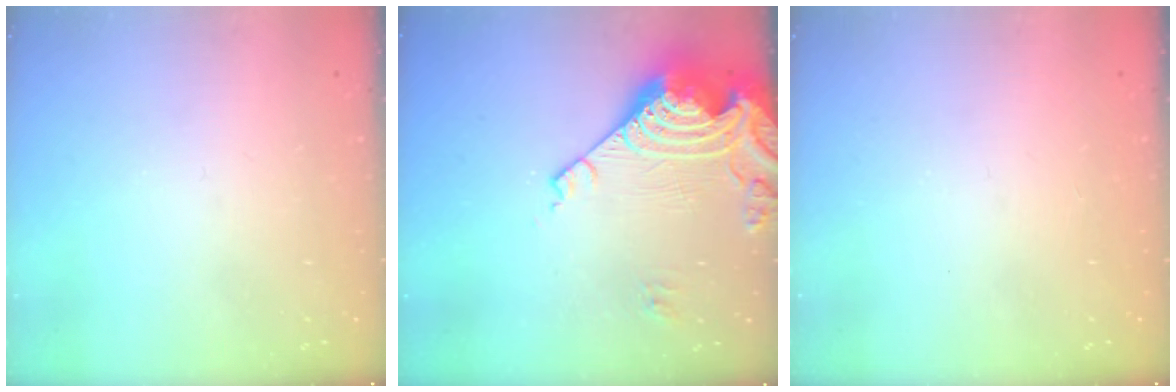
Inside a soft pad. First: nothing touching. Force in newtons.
{"total": 17.4, "press": 17.3, "slide": 2.0}
{"total": 1.3, "press": 1.0, "slide": 0.7}